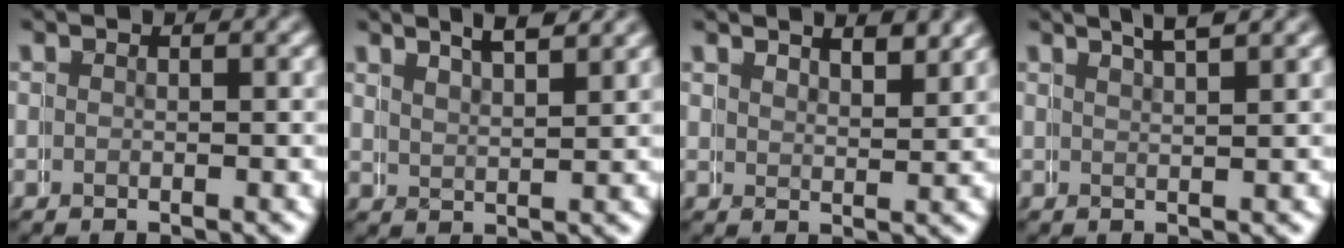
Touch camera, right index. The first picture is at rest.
{"total": 3.3, "force": [3.2, -0.8, 0.2], "torque": [-0.003, 0.008, 0.057]}
{"total": 3.0, "force": [2.8, -0.8, -0.3], "torque": [0.009, 0.002, 0.049]}
{"total": 2.7, "force": [2.2, -0.9, 1.2], "torque": [-0.005, 0.012, 0.038]}